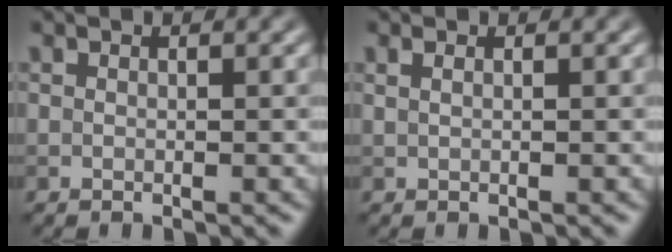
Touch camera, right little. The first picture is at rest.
{"total": 0.9, "force": [0.6, 0.4, 0.7], "torque": [-0.012, -0.001, 0.005]}